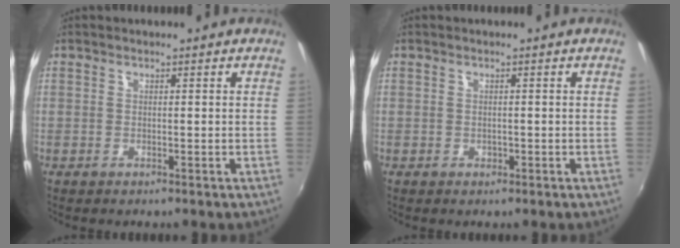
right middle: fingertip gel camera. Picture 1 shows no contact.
{"total": 0.6, "force": [-0.2, 0.6, 0.1], "torque": [0.000, -0.003, -0.002]}